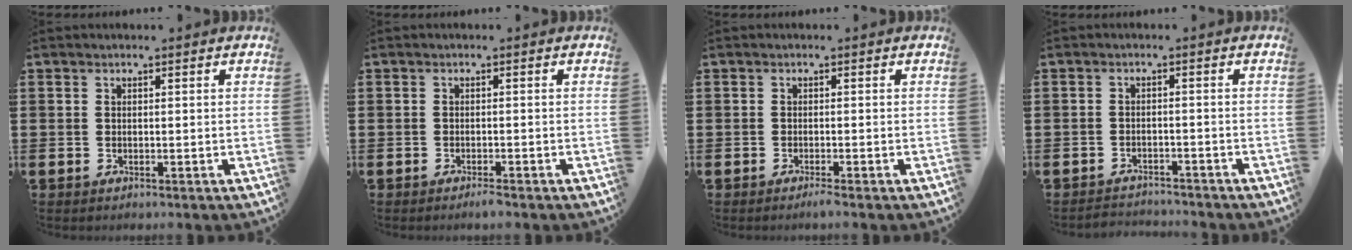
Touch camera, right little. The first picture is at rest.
{"total": 1.0, "force": [-0.8, 0.0, 0.6], "torque": [-0.012, -0.001, -0.016]}
{"total": 0.9, "force": [-0.7, -0.1, 0.7], "torque": [-0.010, -0.002, -0.013]}
{"total": 1.9, "force": [-1.9, 0.1, -0.3], "torque": [-0.002, 0.003, -0.043]}